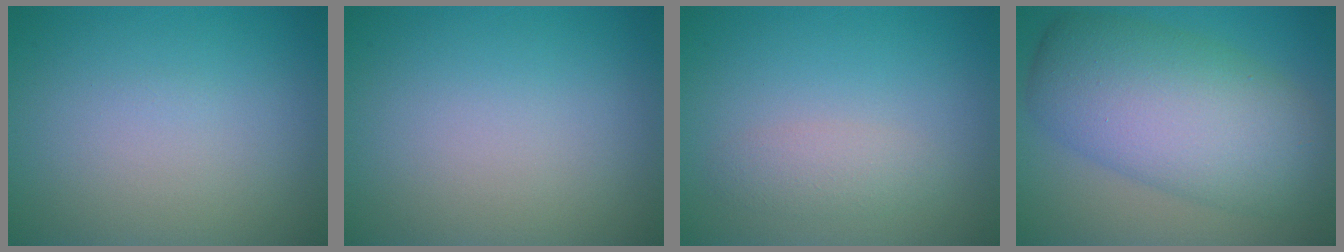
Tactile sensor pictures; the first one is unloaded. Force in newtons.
{"total": 0.0}
{"total": 1.7, "press": 1.7, "slide": 0.1}
{"total": 10.0, "press": 10.0, "slide": 0.2}